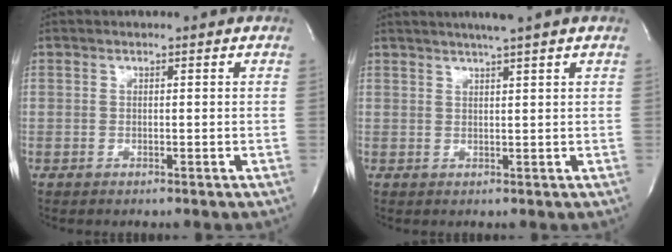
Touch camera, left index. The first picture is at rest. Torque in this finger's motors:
{"motor_torque": [0.49, -0.53, 0.14, 0.04]}